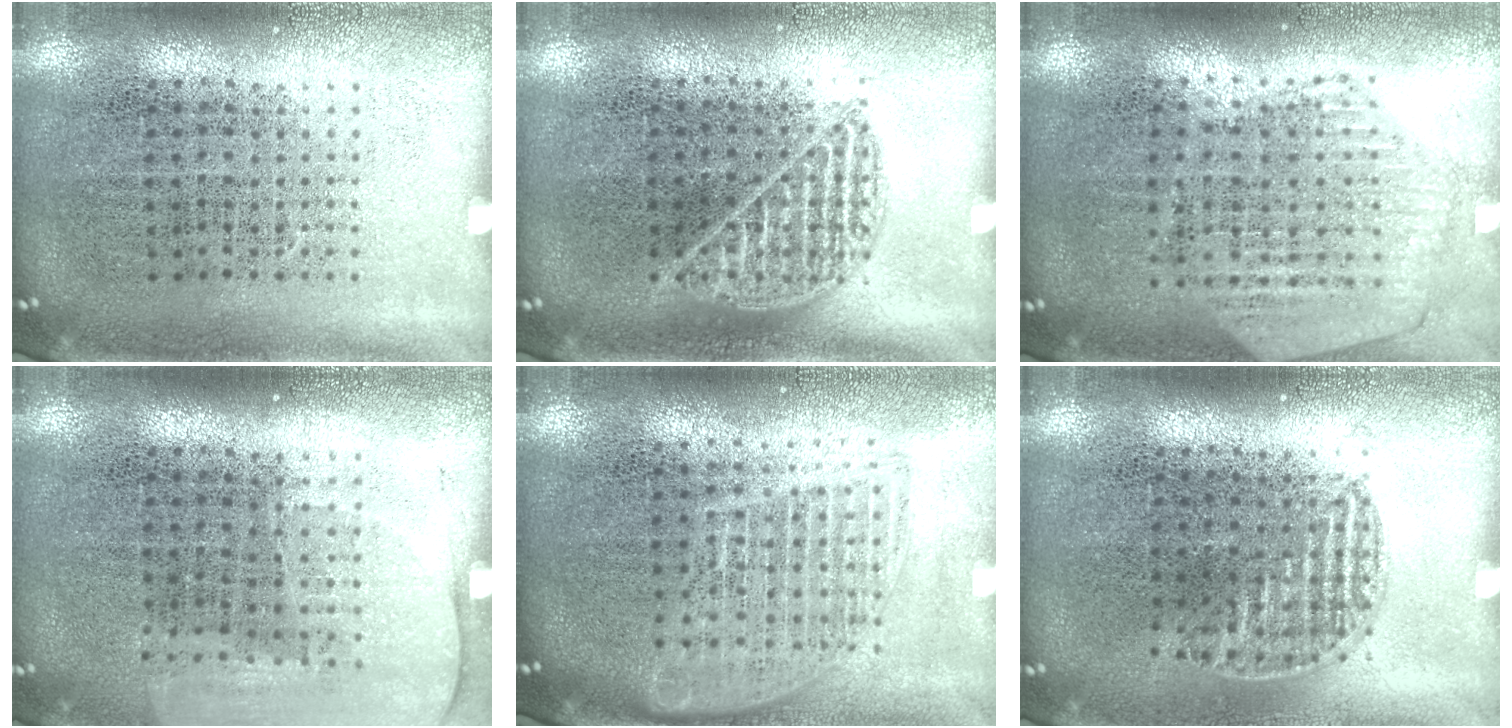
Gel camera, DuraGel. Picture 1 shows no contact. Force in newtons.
{"total": 1.0, "press": 1.0, "slide": 0.1}
{"total": 0.9, "press": 0.8, "slide": 0.1}
{"total": 1.4, "press": 1.3, "slide": 0.5}
{"total": 1.6, "press": 1.5, "slide": 0.8}
{"total": 1.0, "press": 0.8, "slide": 0.6}